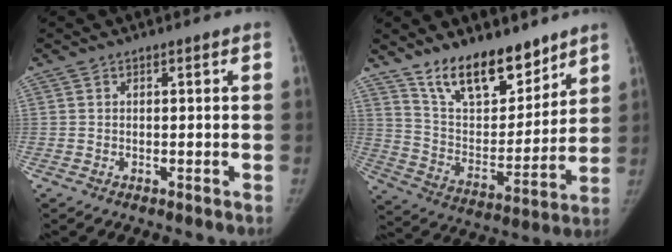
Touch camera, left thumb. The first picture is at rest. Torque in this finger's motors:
{"motor_torque": [0.57, 0.53, 0.45, -0.37, 0.06]}